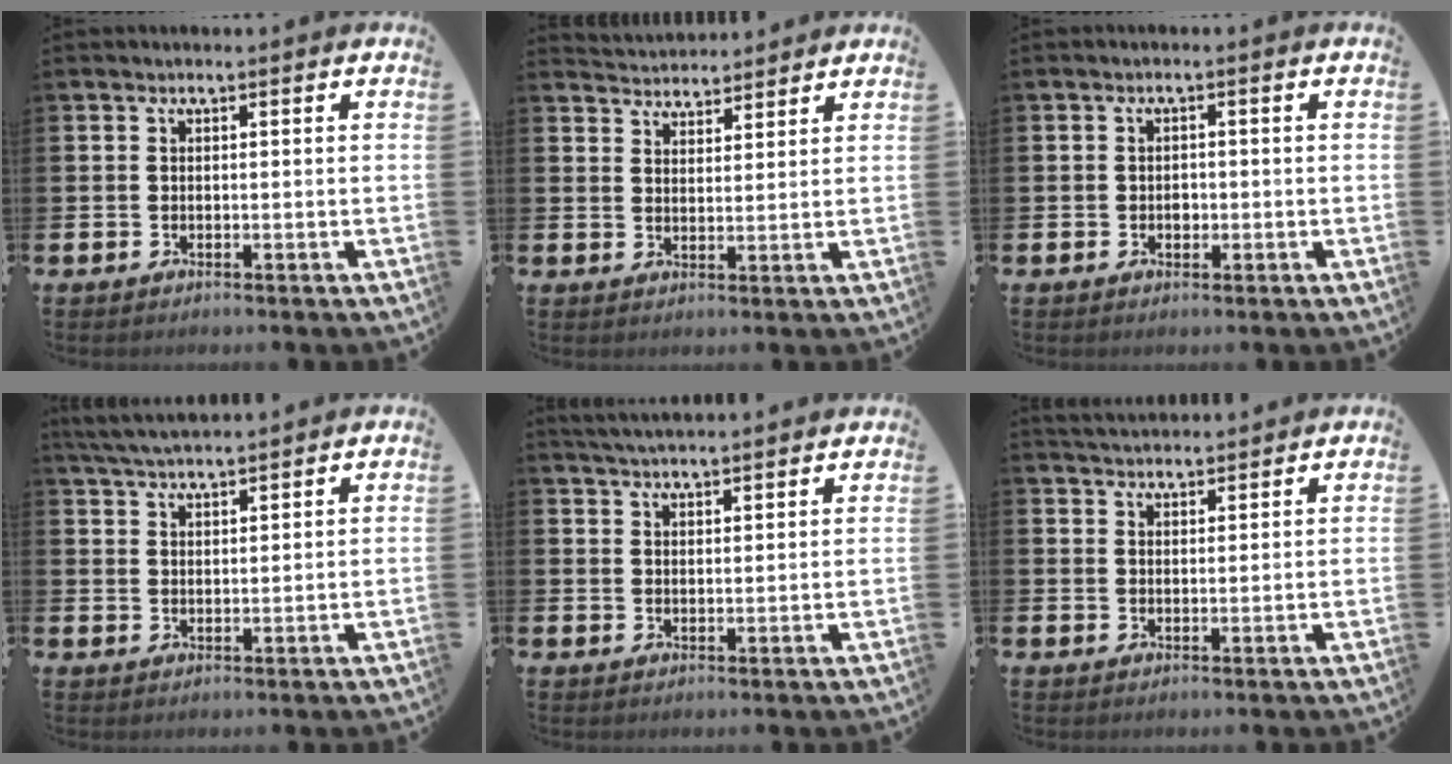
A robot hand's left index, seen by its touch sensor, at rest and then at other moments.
{"total": 3.8, "force": [3.7, 0.5, -0.6], "torque": [-0.008, -0.018, 0.071]}
{"total": 1.3, "force": [-0.1, 1.0, 0.7], "torque": [0.001, 0.001, -0.007]}
{"total": 4.3, "force": [4.2, 0.2, 0.9], "torque": [-0.031, -0.015, 0.077]}
{"total": 3.8, "force": [3.8, -0.1, 0.2], "torque": [-0.011, -0.015, 0.069]}
{"total": 3.2, "force": [3.2, 0.4, 0.1], "torque": [-0.008, -0.015, 0.060]}